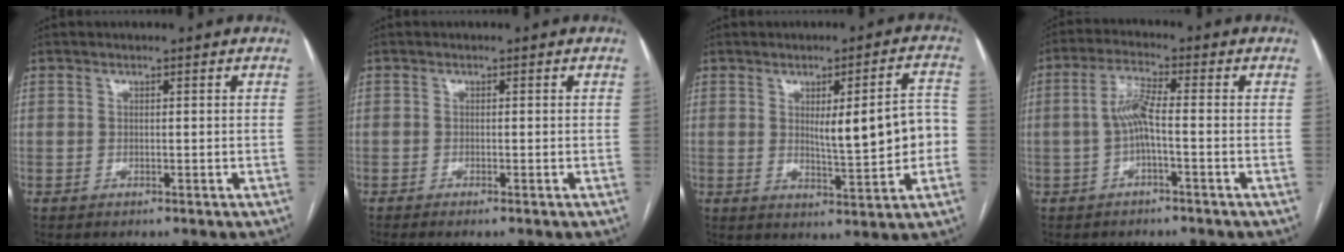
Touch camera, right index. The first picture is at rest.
{"total": 1.1, "force": [-0.9, -0.2, 0.6], "torque": [-0.011, -0.003, -0.018]}
{"total": 9.8, "force": [-0.1, 1.8, 9.6], "torque": [-0.129, 0.012, 0.005]}
{"total": 4.8, "force": [-0.7, 0.5, 4.8], "torque": [-0.097, 0.015, -0.012]}